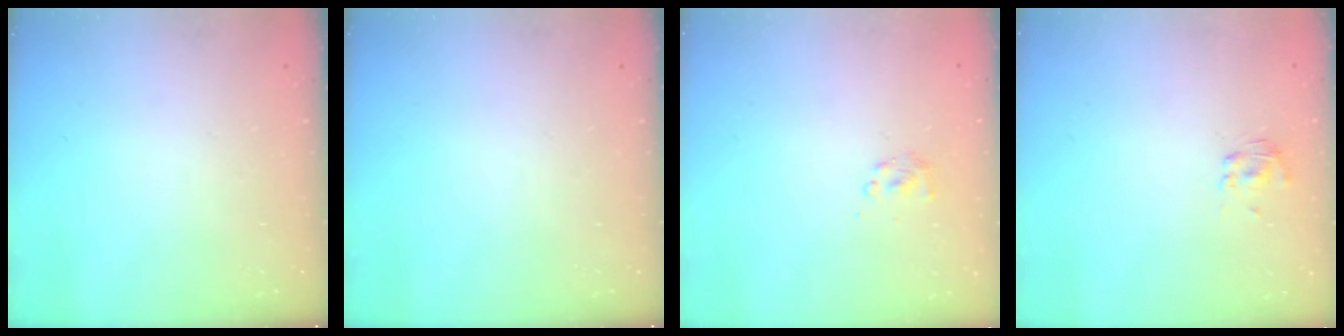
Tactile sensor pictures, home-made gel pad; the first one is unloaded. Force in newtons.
{"total": 0.0}
{"total": 2.0, "press": 1.8, "slide": 0.9}
{"total": 3.0, "press": 2.8, "slide": 1.0}